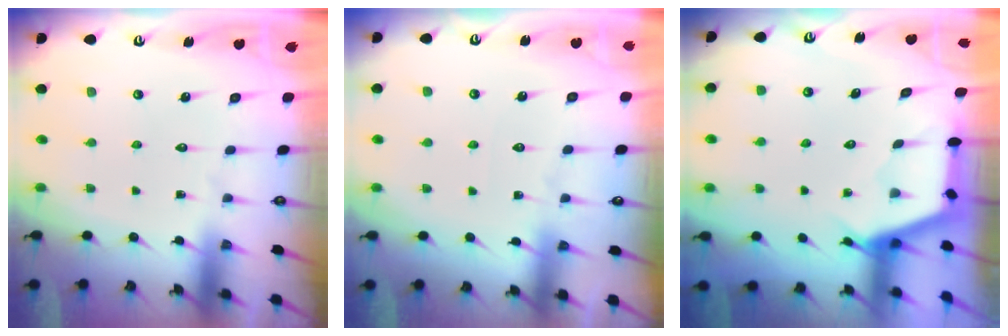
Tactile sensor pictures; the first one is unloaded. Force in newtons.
{"total": 4.7, "press": 4.7, "slide": 0.7}
{"total": 3.0, "press": 2.9, "slide": 0.4}